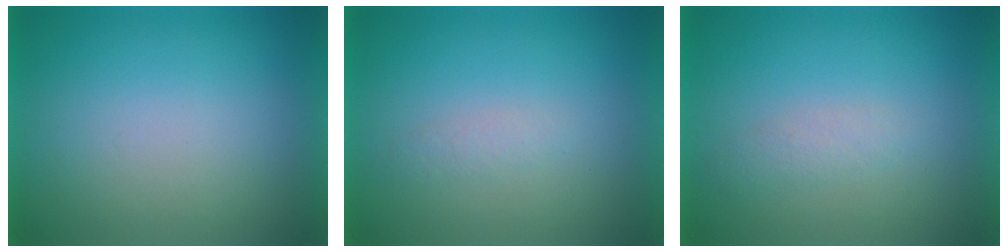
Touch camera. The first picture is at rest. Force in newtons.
{"total": 1.3}
{"total": 1.8}